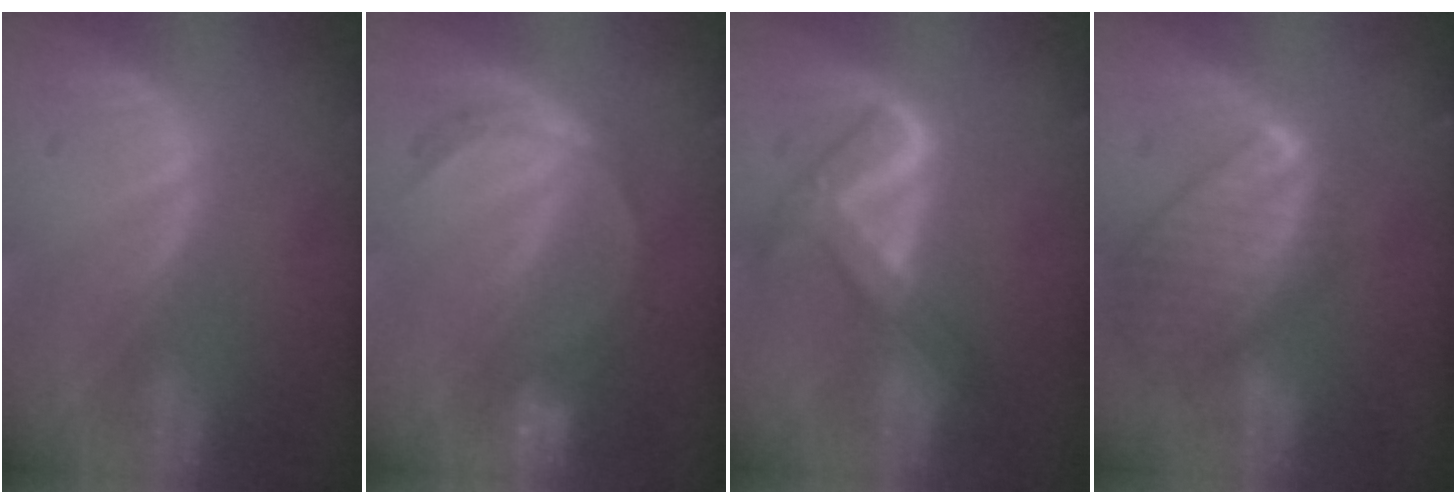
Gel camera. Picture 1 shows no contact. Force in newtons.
{"total": 5.6, "press": 5.0, "slide": 2.5}
{"total": 5.9, "press": 5.9, "slide": 0.2}
{"total": 9.7, "press": 8.4, "slide": 4.9}